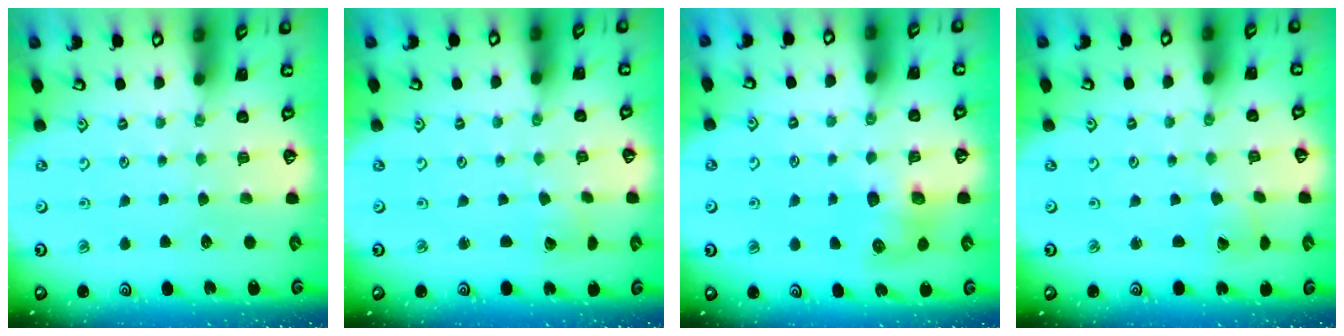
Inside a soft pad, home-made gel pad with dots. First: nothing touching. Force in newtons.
{"total": 1.4, "press": 1.3, "slide": 0.2}
{"total": 7.2, "press": 7.2, "slide": 0.7}
{"total": 2.1, "press": 2.1, "slide": 0.1}